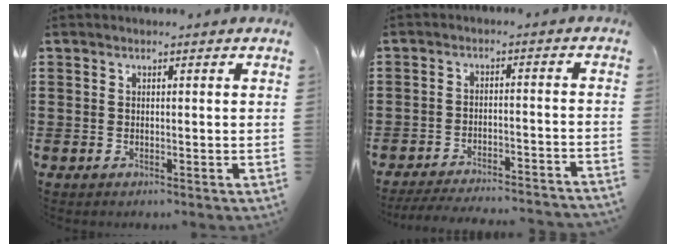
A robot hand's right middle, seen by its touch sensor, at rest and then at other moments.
{"total": 4.5, "force": [-4.3, -0.1, 1.2], "torque": [-0.018, -0.005, -0.084]}